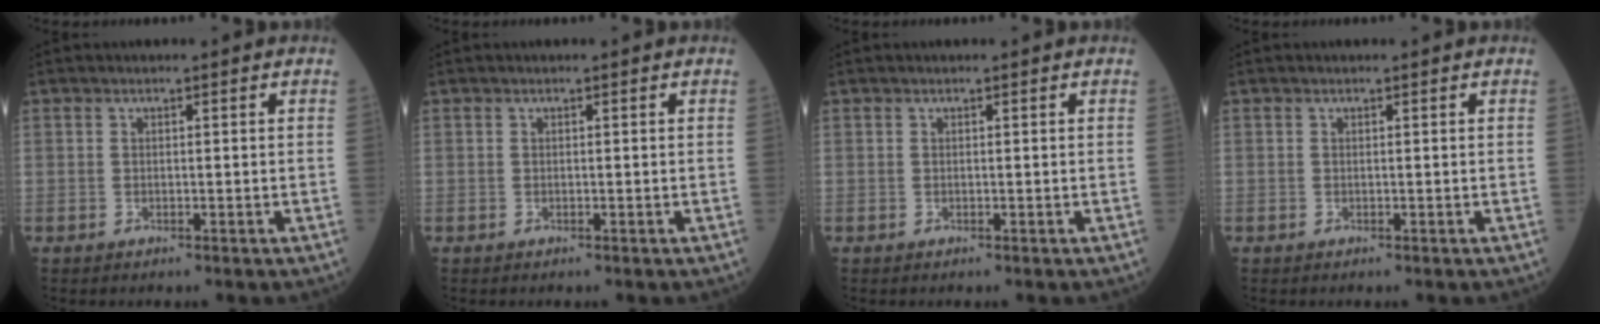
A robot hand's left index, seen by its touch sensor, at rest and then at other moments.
{"total": 0.0}
{"total": 0.0}
{"total": 0.0}